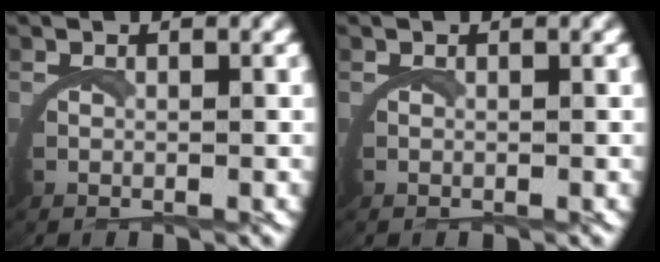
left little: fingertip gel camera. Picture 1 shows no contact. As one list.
[{"total": 0.0}]